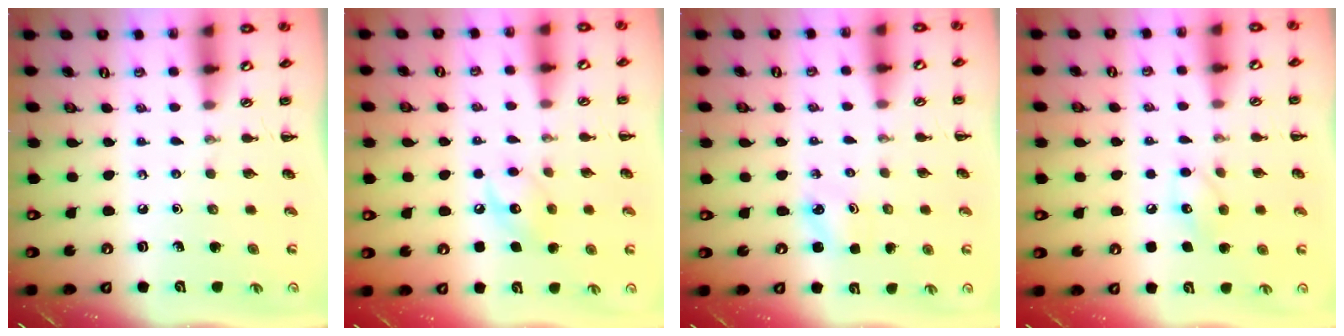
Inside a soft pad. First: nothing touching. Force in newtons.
{"total": 8.7, "press": 8.7, "slide": 0.7}
{"total": 2.0, "press": 2.0, "slide": 0.5}
{"total": 7.8, "press": 7.7, "slide": 1.3}